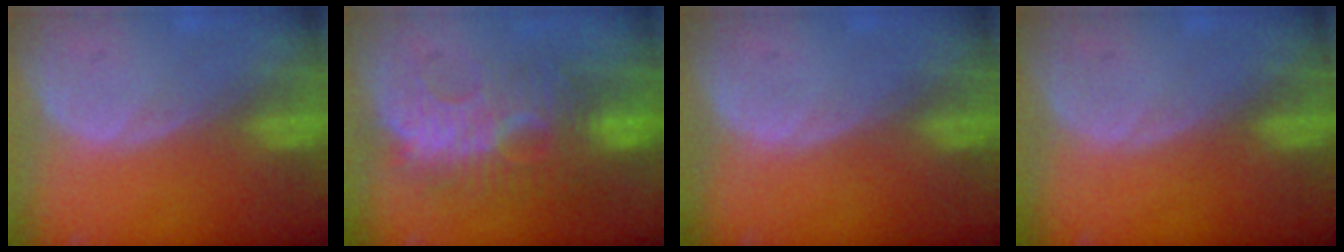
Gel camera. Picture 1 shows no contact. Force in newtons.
{"total": 9.4, "press": 9.2, "slide": 2.0}
{"total": 0.0}
{"total": 0.0}